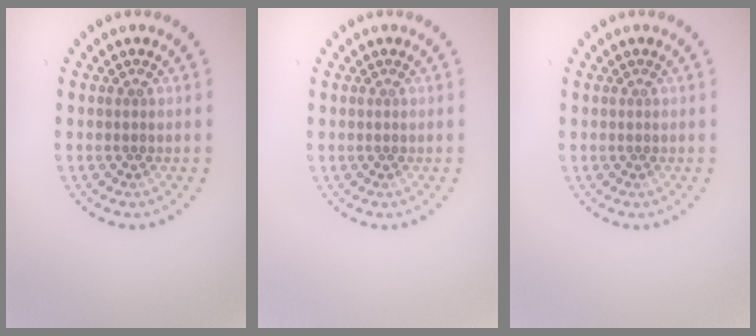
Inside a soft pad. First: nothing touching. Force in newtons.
{"total": 0.0}
{"total": 0.0}